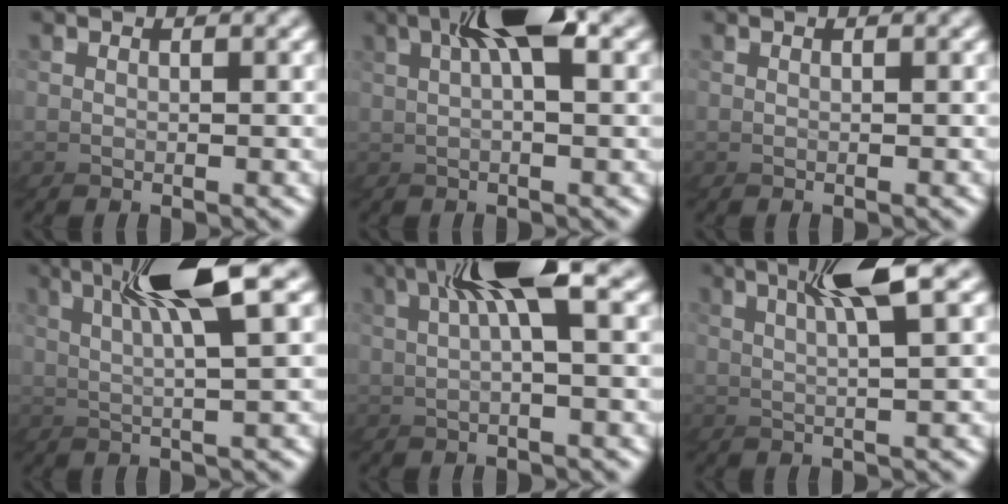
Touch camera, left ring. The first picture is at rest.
{"total": 5.2, "force": [1.6, 0.1, 5.0], "torque": [-0.106, 0.021, 0.019]}
{"total": 0.0}
{"total": 6.8, "force": [4.1, -0.4, 5.4], "torque": [-0.112, 0.032, 0.056]}
{"total": 5.9, "force": [2.0, -0.4, 5.6], "torque": [-0.111, 0.031, 0.026]}
{"total": 4.3, "force": [2.8, -2.2, 2.4], "torque": [-0.066, 0.029, 0.043]}